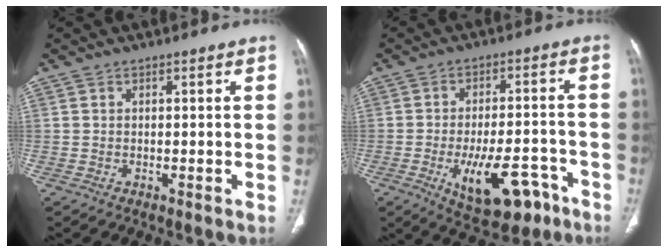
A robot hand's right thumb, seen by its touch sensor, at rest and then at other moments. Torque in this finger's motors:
{"motor_torque": [2.26, 2.75, -0.05, -0.04, 0.33]}